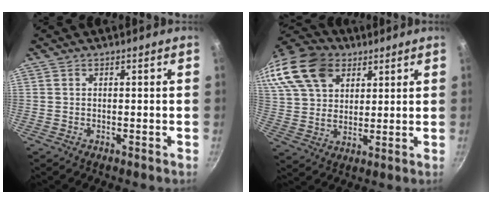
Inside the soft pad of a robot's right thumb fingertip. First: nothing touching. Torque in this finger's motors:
{"motor_torque": [-0.11, 1.08, 0.28, -0.21, 0.11]}